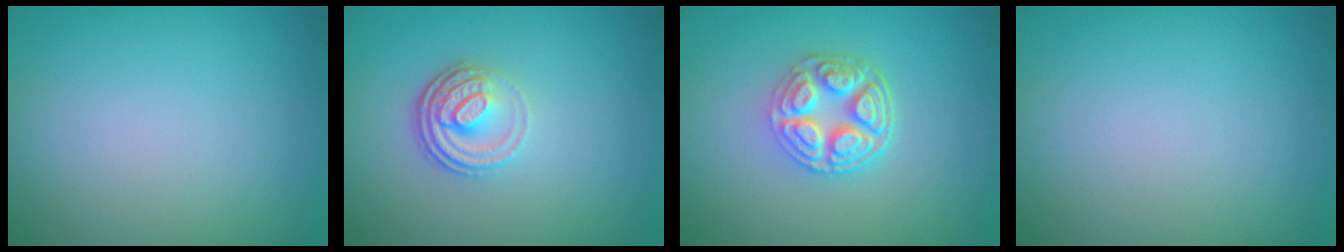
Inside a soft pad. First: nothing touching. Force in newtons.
{"total": 3.8, "press": 2.6, "slide": 2.7}
{"total": 4.7, "press": 3.7, "slide": 2.8}
{"total": 0.0}